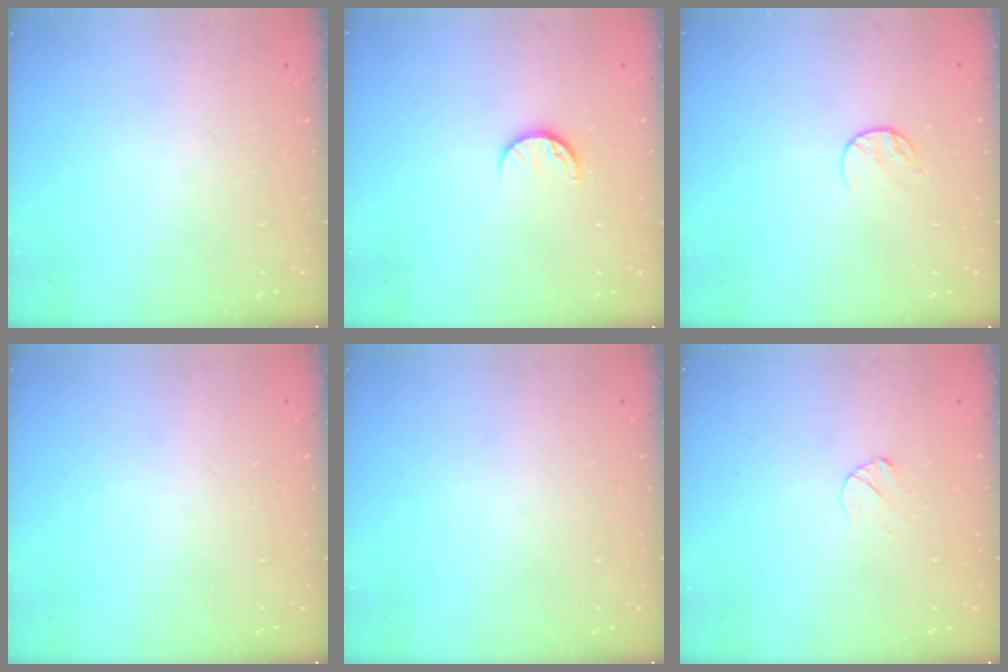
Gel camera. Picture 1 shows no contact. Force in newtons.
{"total": 7.5, "press": 7.5, "slide": 0.8}
{"total": 5.5, "press": 5.5, "slide": 0.6}
{"total": 0.0}
{"total": 0.0}
{"total": 3.2, "press": 3.1, "slide": 0.4}